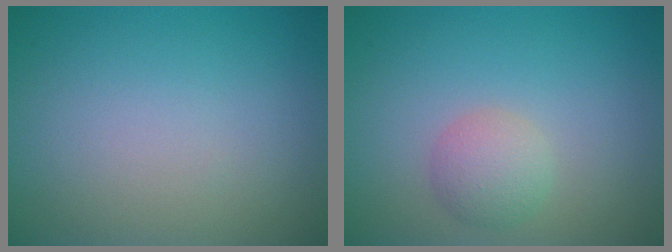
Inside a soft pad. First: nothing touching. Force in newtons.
{"total": 2.3, "press": 2.3, "slide": 0.1}